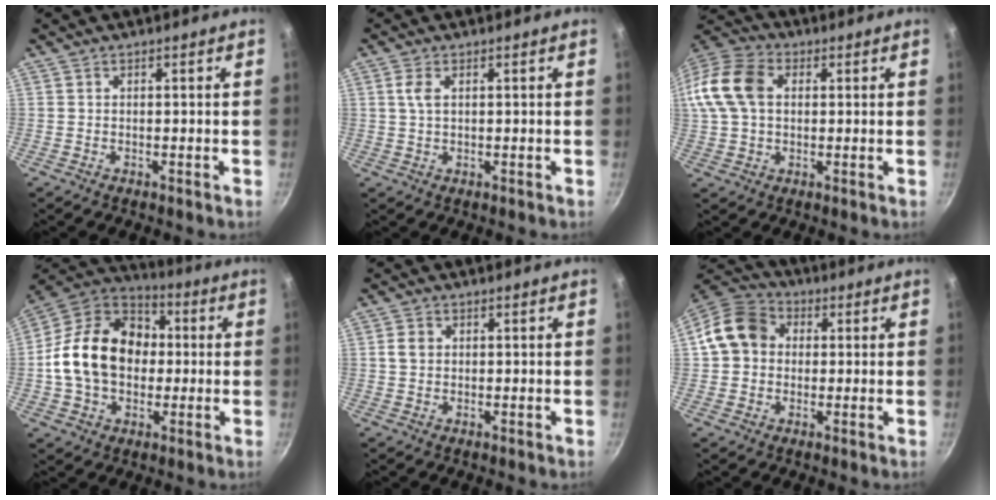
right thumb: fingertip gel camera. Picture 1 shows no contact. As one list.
[{"total": 2.4, "force": [0.7, 1.2, 2.0], "torque": [-0.039, -0.001, 0.015]}, {"total": 14.4, "force": [2.4, 10.2, 9.9], "torque": [-0.197, 0.027, 0.031]}, {"total": 20.4, "force": [0.3, 15.4, 13.4], "torque": [-0.205, 0.039, -0.004]}, {"total": 2.5, "force": [0.4, 2.1, 1.3], "torque": [-0.016, 0.006, 0.006]}, {"total": 10.6, "force": [1.4, 9.0, 5.5], "torque": [-0.069, 0.024, 0.005]}]